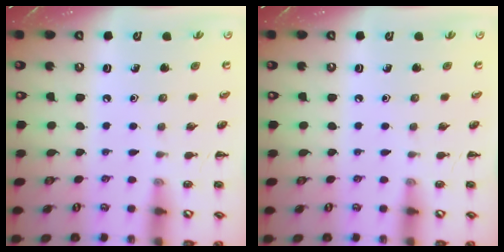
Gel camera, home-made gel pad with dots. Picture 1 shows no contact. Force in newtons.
{"total": 0.0}